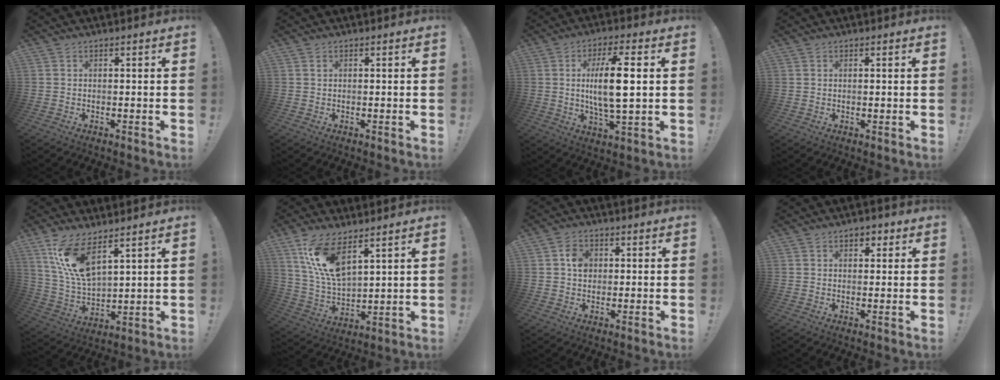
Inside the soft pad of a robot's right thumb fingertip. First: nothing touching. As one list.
[{"total": 0.6, "force": [0.4, 0.4, 0.4], "torque": [-0.005, -0.001, 0.006]}, {"total": 13.1, "force": [1.3, 3.3, 12.6], "torque": [-0.241, -0.007, 0.010]}, {"total": 1.1, "force": [0.6, 0.9, -0.3], "torque": [0.009, 0.002, 0.010]}, {"total": 13.1, "force": [8.5, 4.7, 8.8], "torque": [-0.186, -0.044, 0.159]}, {"total": 13.7, "force": [8.8, 5.5, 9.0], "torque": [-0.185, -0.048, 0.164]}, {"total": 4.8, "force": [0.6, 4.0, 2.7], "torque": [-0.036, 0.005, 0.010]}, {"total": 3.2, "force": [1.3, 2.2, 1.8], "torque": [-0.015, 0.001, 0.019]}]